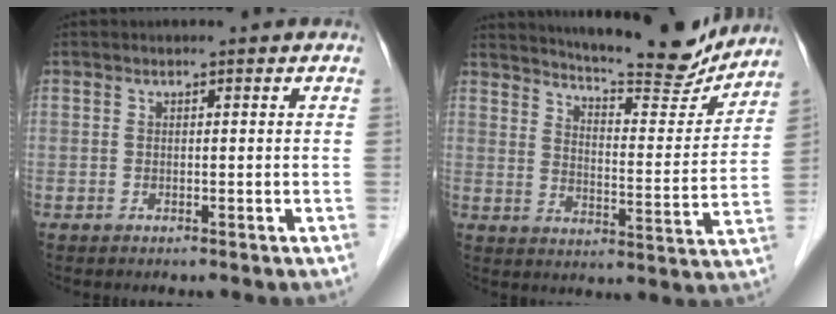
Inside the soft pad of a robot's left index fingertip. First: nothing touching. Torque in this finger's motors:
{"motor_torque": [-0.51, -0.91, 0.37, 0.06]}